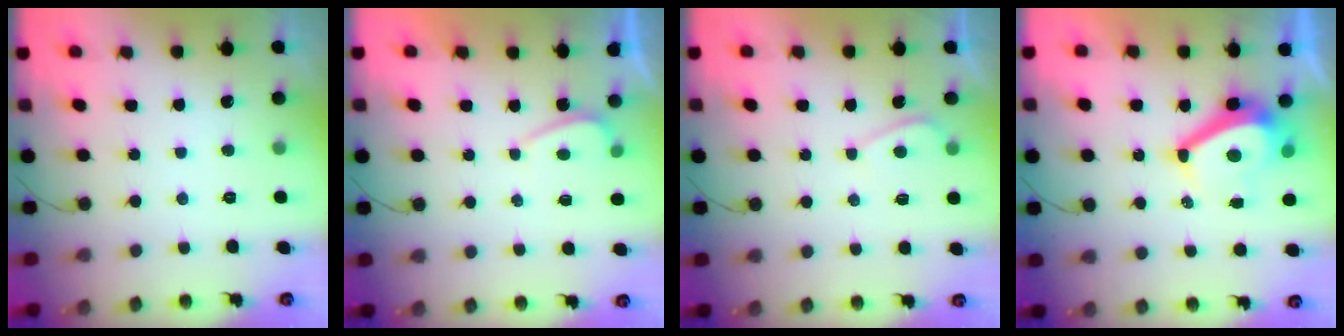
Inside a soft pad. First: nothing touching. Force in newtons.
{"total": 0.6, "press": 0.4, "slide": 0.5}
{"total": 3.2, "press": 3.2, "slide": 0.5}
{"total": 8.8, "press": 8.7, "slide": 1.1}